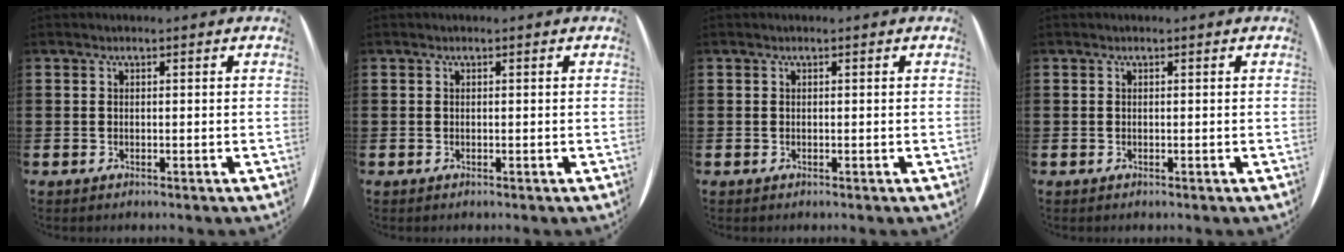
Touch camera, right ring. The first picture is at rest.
{"total": 0.0}
{"total": 0.0}
{"total": 0.0}